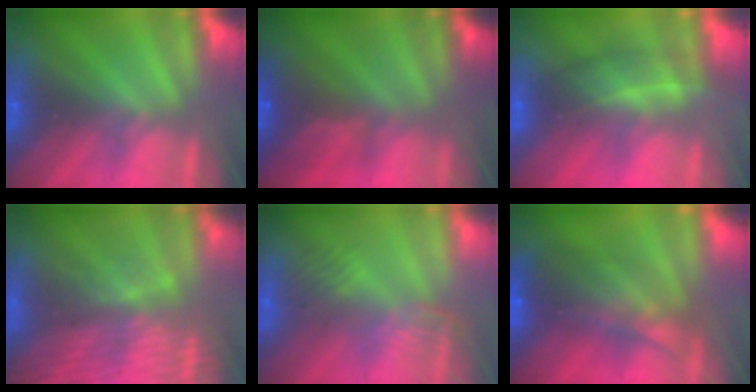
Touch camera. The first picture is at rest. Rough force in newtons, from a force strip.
{"total": 7.5}
{"total": 2.7}
{"total": 11.8}
{"total": 2.8}
{"total": 5.6}